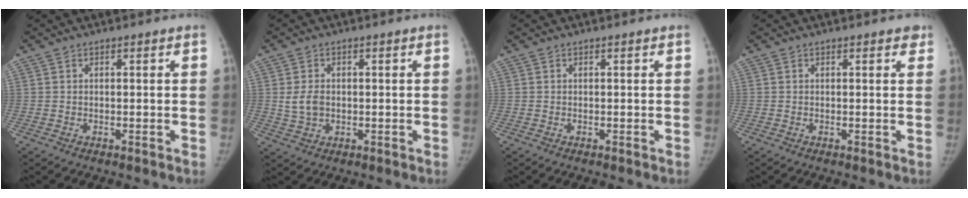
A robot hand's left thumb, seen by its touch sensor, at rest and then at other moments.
{"total": 4.1, "force": [0.0, 3.0, 2.7], "torque": [-0.044, 0.002, 0.007]}
{"total": 0.0}
{"total": 1.3, "force": [0.8, 0.6, 0.7], "torque": [0.003, -0.002, 0.005]}